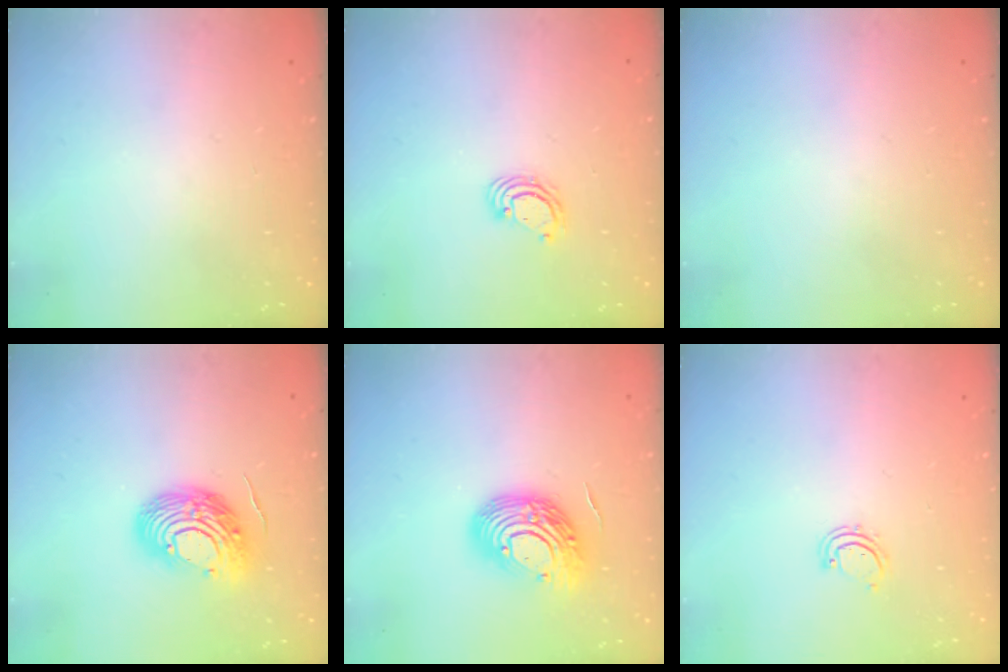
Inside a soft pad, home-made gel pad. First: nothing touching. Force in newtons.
{"total": 3.8, "press": 3.8, "slide": 0.2}
{"total": 0.0}
{"total": 13.7, "press": 13.7, "slide": 1.6}
{"total": 15.3, "press": 15.3, "slide": 0.9}
{"total": 2.9, "press": 2.9, "slide": 0.3}